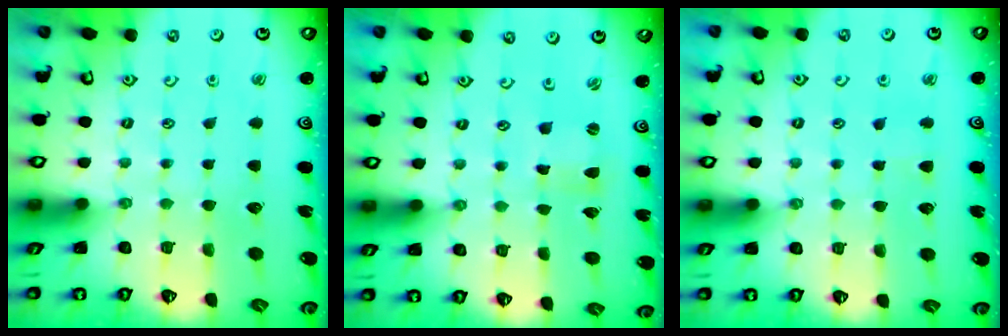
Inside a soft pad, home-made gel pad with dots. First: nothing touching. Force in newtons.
{"total": 0.0}
{"total": 3.0, "press": 3.0, "slide": 0.3}